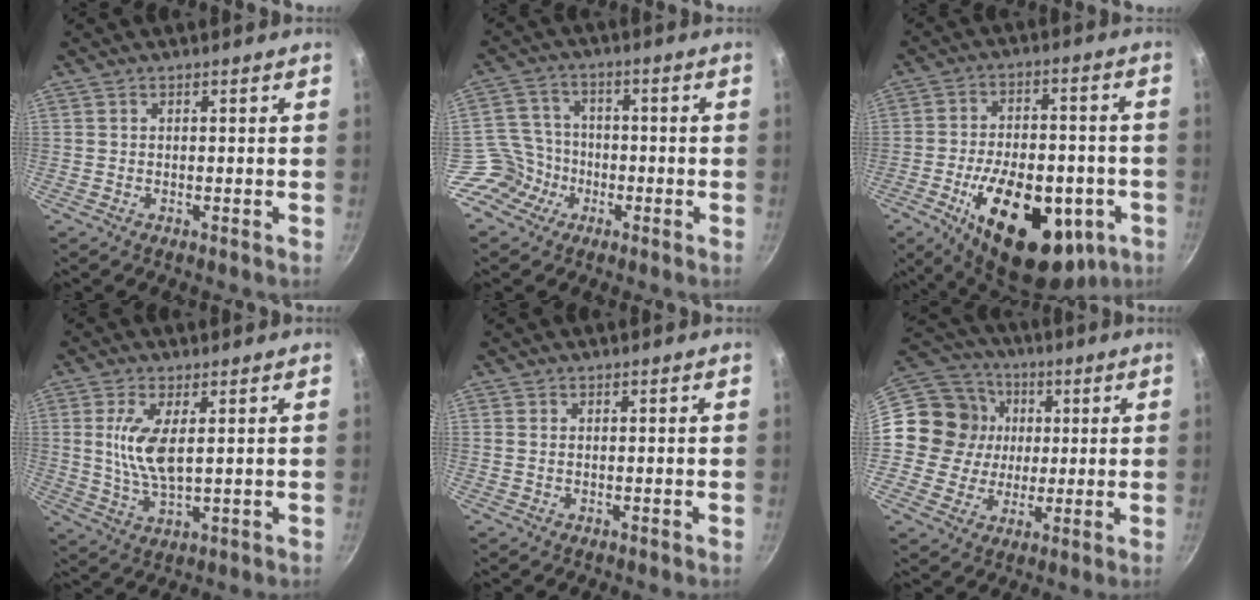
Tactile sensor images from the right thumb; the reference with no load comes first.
{"total": 7.2, "force": [-3.5, 6.2, 1.4], "torque": [0.009, 0.039, -0.076]}
{"total": 25.0, "force": [-8.9, 13.3, 19.2], "torque": [-0.272, 0.022, -0.118]}
{"total": 8.5, "force": [1.7, 3.2, 7.7], "torque": [-0.155, -0.009, 0.038]}
{"total": 0.7, "force": [0.1, 0.4, 0.6], "torque": [-0.012, 0.001, 0.001]}
{"total": 15.4, "force": [1.7, 14.4, 5.0], "torque": [-0.073, 0.020, 0.019]}